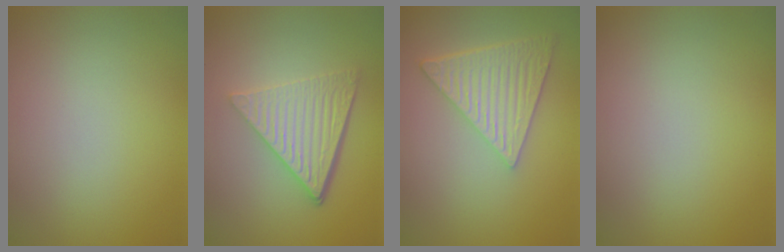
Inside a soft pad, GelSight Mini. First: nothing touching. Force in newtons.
{"total": 5.5, "press": 3.9, "slide": 3.9}
{"total": 6.2, "press": 4.5, "slide": 4.3}
{"total": 0.0}